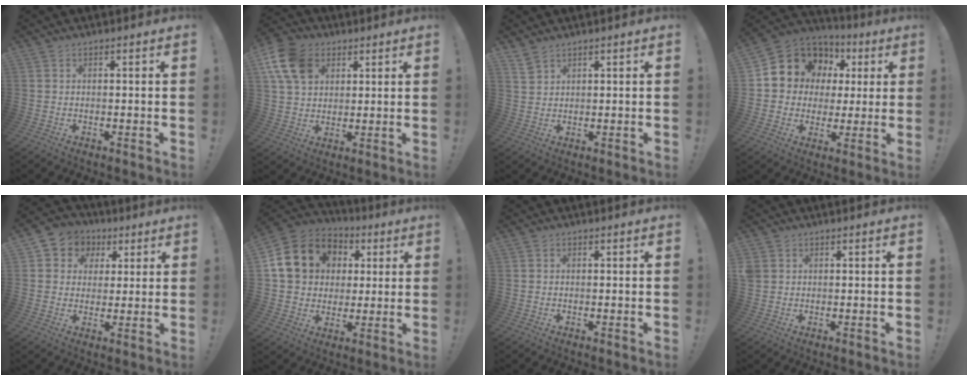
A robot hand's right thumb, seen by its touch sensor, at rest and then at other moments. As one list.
[{"total": 13.9, "force": [5.7, 10.4, 7.2], "torque": [-0.122, -0.016, 0.116]}, {"total": 3.1, "force": [2.6, 1.2, 1.1], "torque": [-0.016, -0.017, 0.050]}, {"total": 11.6, "force": [5.6, 9.7, 3.3], "torque": [-0.045, -0.040, 0.117]}, {"total": 7.1, "force": [1.3, 6.8, 1.8], "torque": [-0.019, -0.004, 0.029]}, {"total": 16.8, "force": [4.5, 14.2, 7.8], "torque": [-0.125, -0.001, 0.104]}, {"total": 0.0}, {"total": 2.2, "force": [0.9, 1.9, 0.7], "torque": [-0.010, 0.001, 0.018]}]